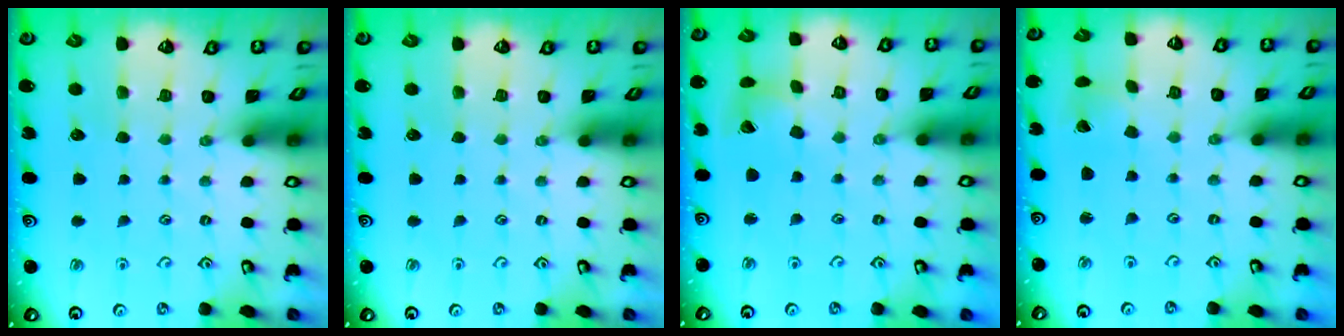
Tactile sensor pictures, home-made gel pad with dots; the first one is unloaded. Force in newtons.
{"total": 0.0}
{"total": 8.7, "press": 8.7, "slide": 1.0}
{"total": 1.8, "press": 1.8, "slide": 0.4}